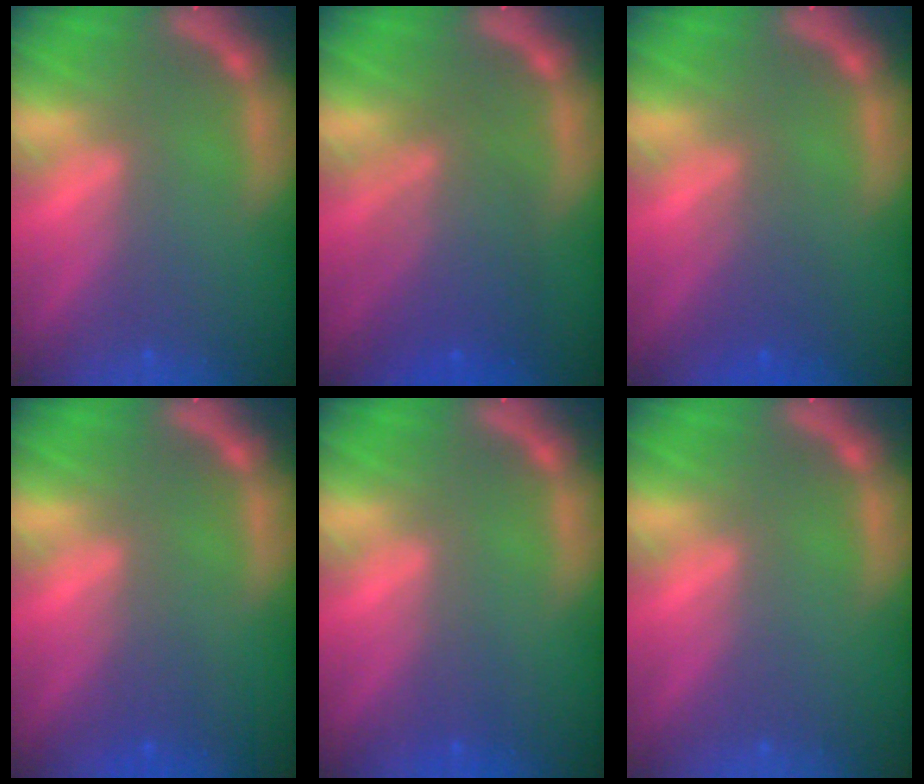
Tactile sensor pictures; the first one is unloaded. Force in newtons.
{"total": 6.0}
{"total": 2.5}
{"total": 1.5}
{"total": 1.0}
{"total": 0.0}